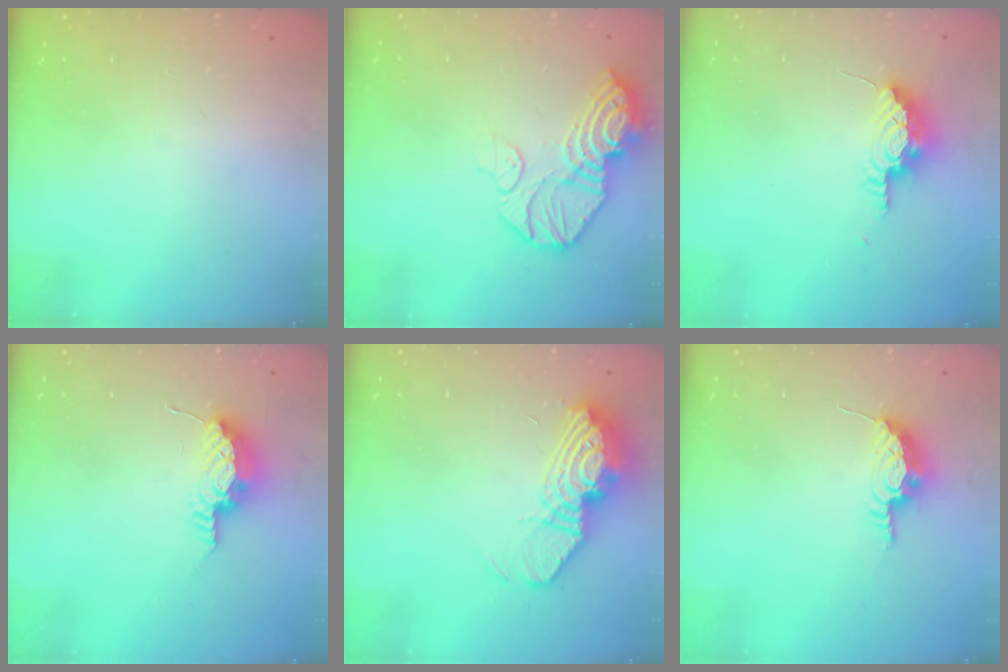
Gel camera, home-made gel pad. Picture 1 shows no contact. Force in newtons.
{"total": 15.1, "press": 14.9, "slide": 2.4}
{"total": 15.3, "press": 10.2, "slide": 11.4}
{"total": 15.7, "press": 10.9, "slide": 11.3}
{"total": 18.4, "press": 15.4, "slide": 10.0}
{"total": 8.7, "press": 8.7, "slide": 0.5}